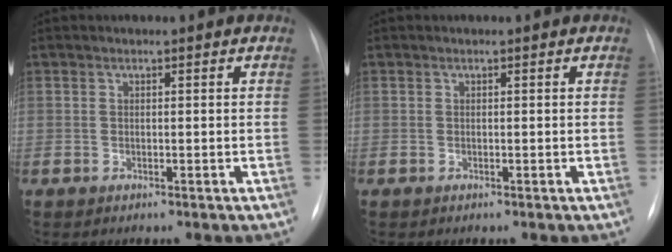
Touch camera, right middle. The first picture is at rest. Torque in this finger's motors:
{"motor_torque": [-0.53, -0.66, 0.04, 0.02]}